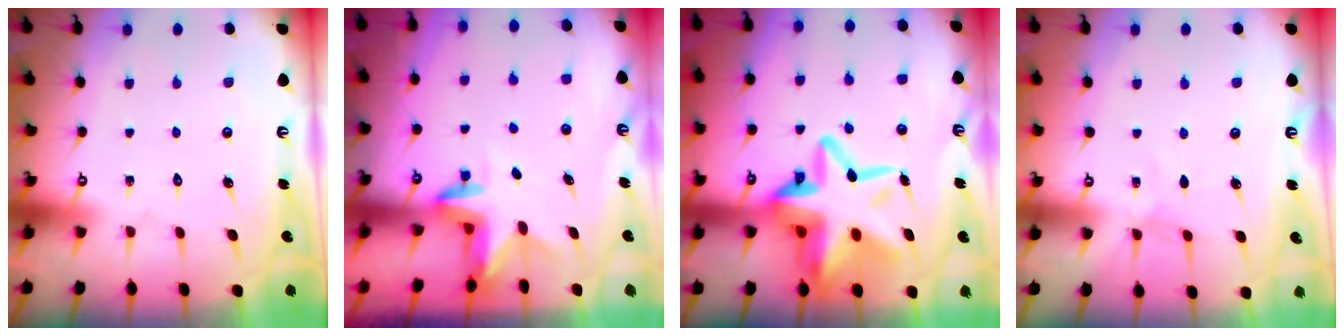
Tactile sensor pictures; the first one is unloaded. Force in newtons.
{"total": 3.2, "press": 3.2, "slide": 0.3}
{"total": 19.9, "press": 19.6, "slide": 3.7}
{"total": 2.3, "press": 2.3, "slide": 0.4}